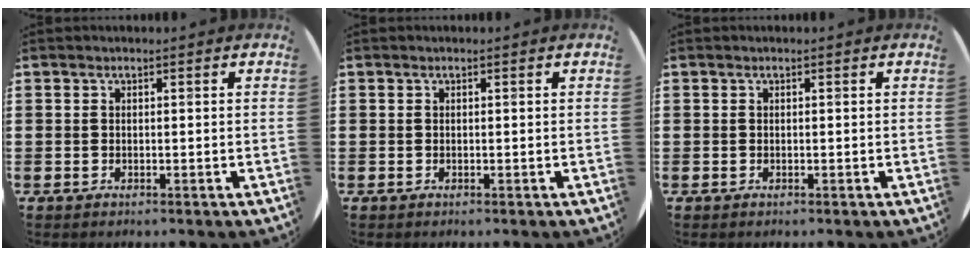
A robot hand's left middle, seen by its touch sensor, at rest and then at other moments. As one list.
[{"total": 0.0}, {"total": 0.0}]